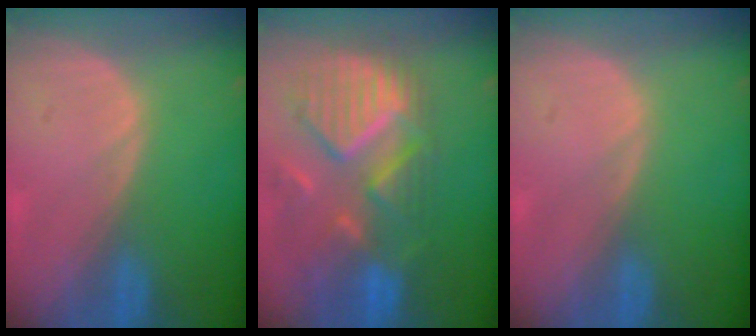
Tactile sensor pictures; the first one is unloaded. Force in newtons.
{"total": 12.1, "press": 10.5, "slide": 6.1}
{"total": 0.0}